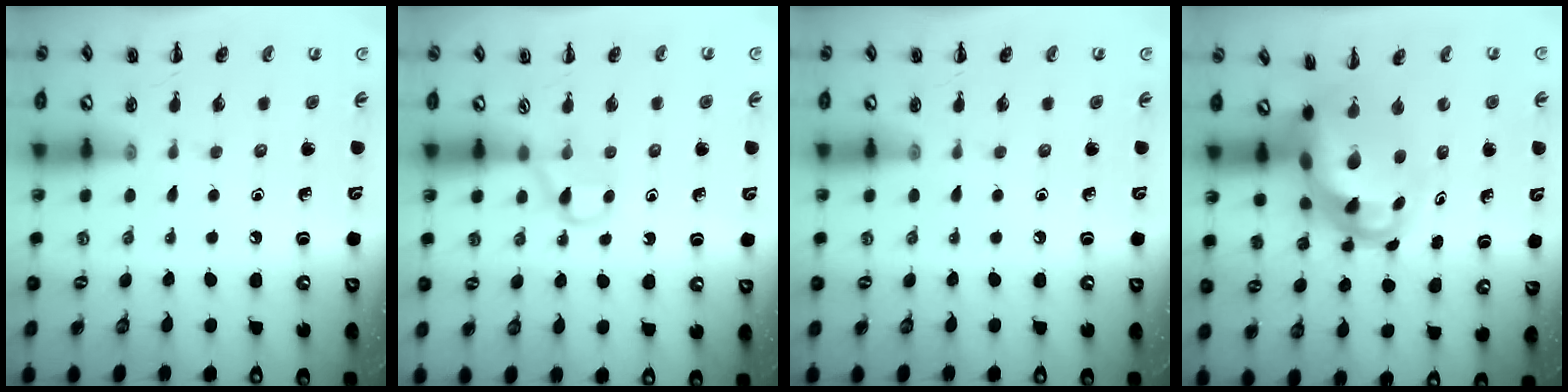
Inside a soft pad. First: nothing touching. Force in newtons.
{"total": 2.6, "press": 2.5, "slide": 0.9}
{"total": 0.0}
{"total": 6.1, "press": 5.9, "slide": 1.4}